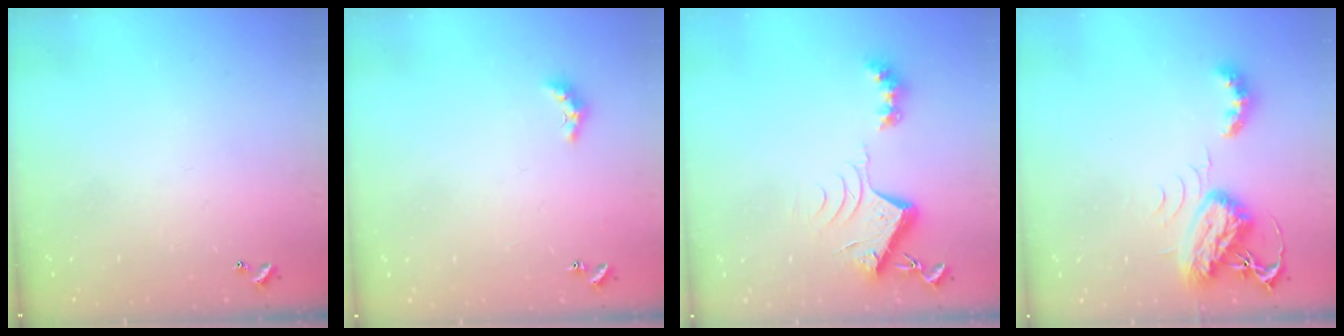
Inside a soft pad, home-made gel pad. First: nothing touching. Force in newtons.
{"total": 4.0, "press": 4.0, "slide": 0.7}
{"total": 8.0, "press": 8.0, "slide": 0.9}
{"total": 7.7, "press": 7.7, "slide": 0.2}